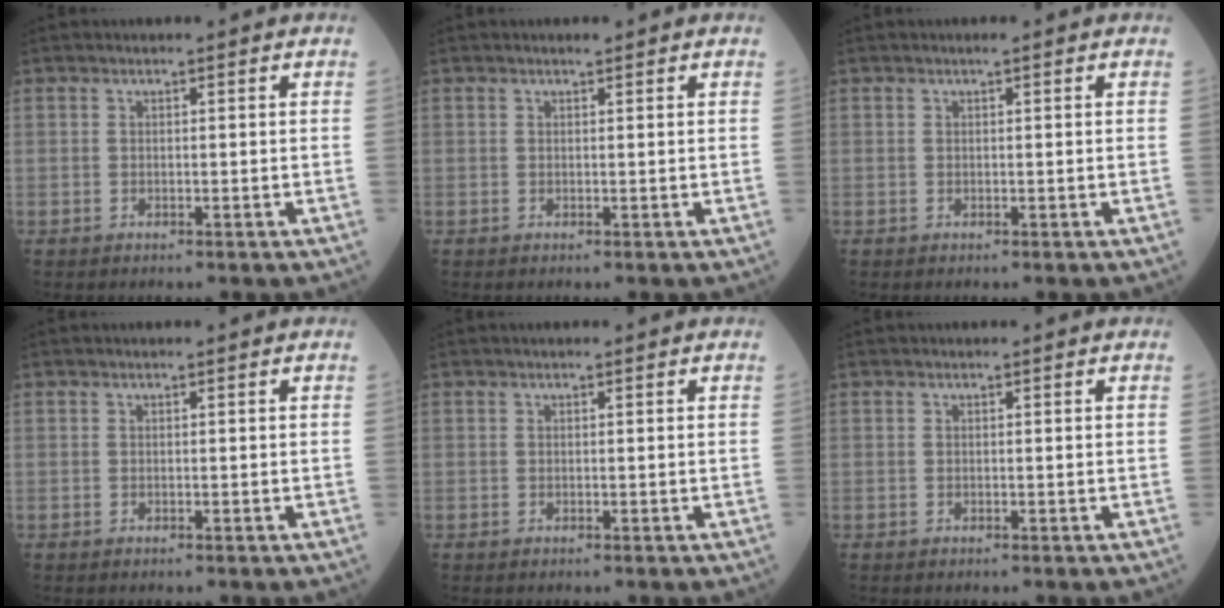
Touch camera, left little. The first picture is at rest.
{"total": 0.6, "force": [0.5, 0.1, 0.3], "torque": [-0.013, -0.001, 0.008]}
{"total": 0.0}
{"total": 0.0}
{"total": 0.0}
{"total": 0.0}